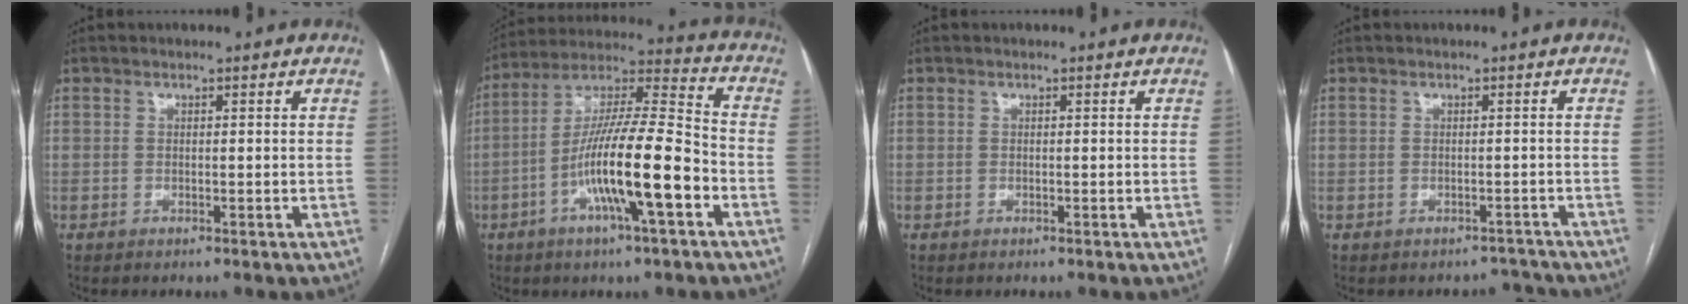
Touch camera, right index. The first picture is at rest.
{"total": 16.3, "force": [-5.7, 1.4, 15.2], "torque": [-0.280, 0.002, -0.099]}
{"total": 0.0}
{"total": 2.1, "force": [-1.8, 0.7, -0.8], "torque": [0.020, 0.011, -0.019]}